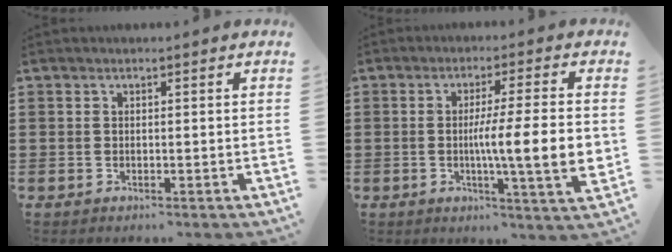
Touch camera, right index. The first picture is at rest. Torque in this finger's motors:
{"motor_torque": [1.76, -0.38, 0.89, 0.19]}